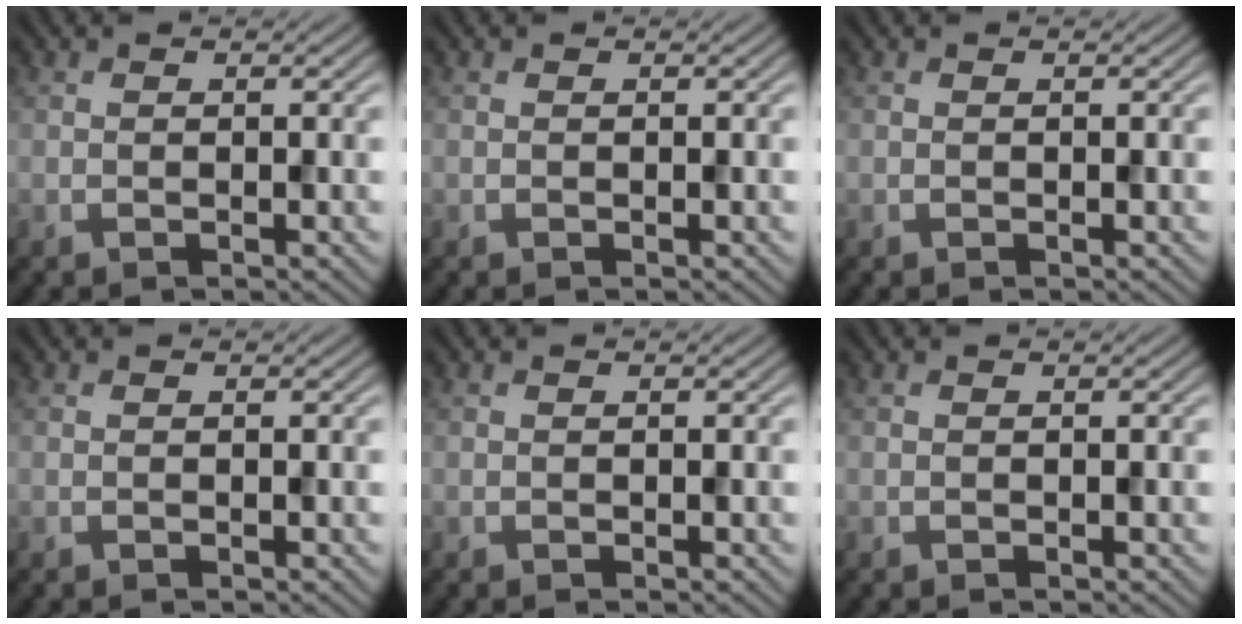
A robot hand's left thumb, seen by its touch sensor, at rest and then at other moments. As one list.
[{"total": 0.0}, {"total": 0.0}, {"total": 0.0}, {"total": 0.0}, {"total": 0.0}]